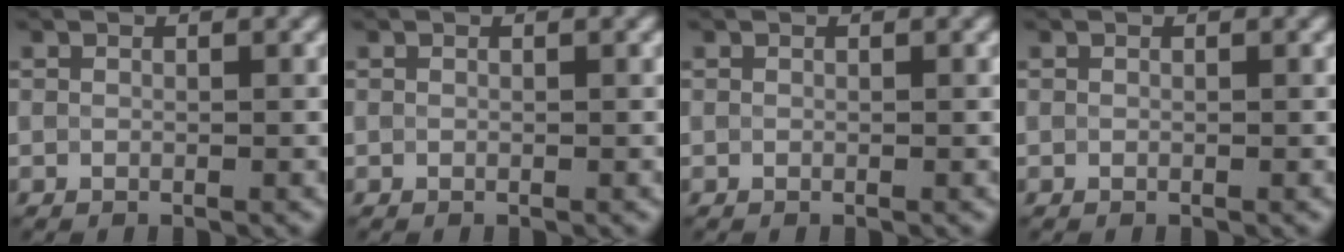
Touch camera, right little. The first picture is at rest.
{"total": 0.0}
{"total": 0.0}
{"total": 0.0}